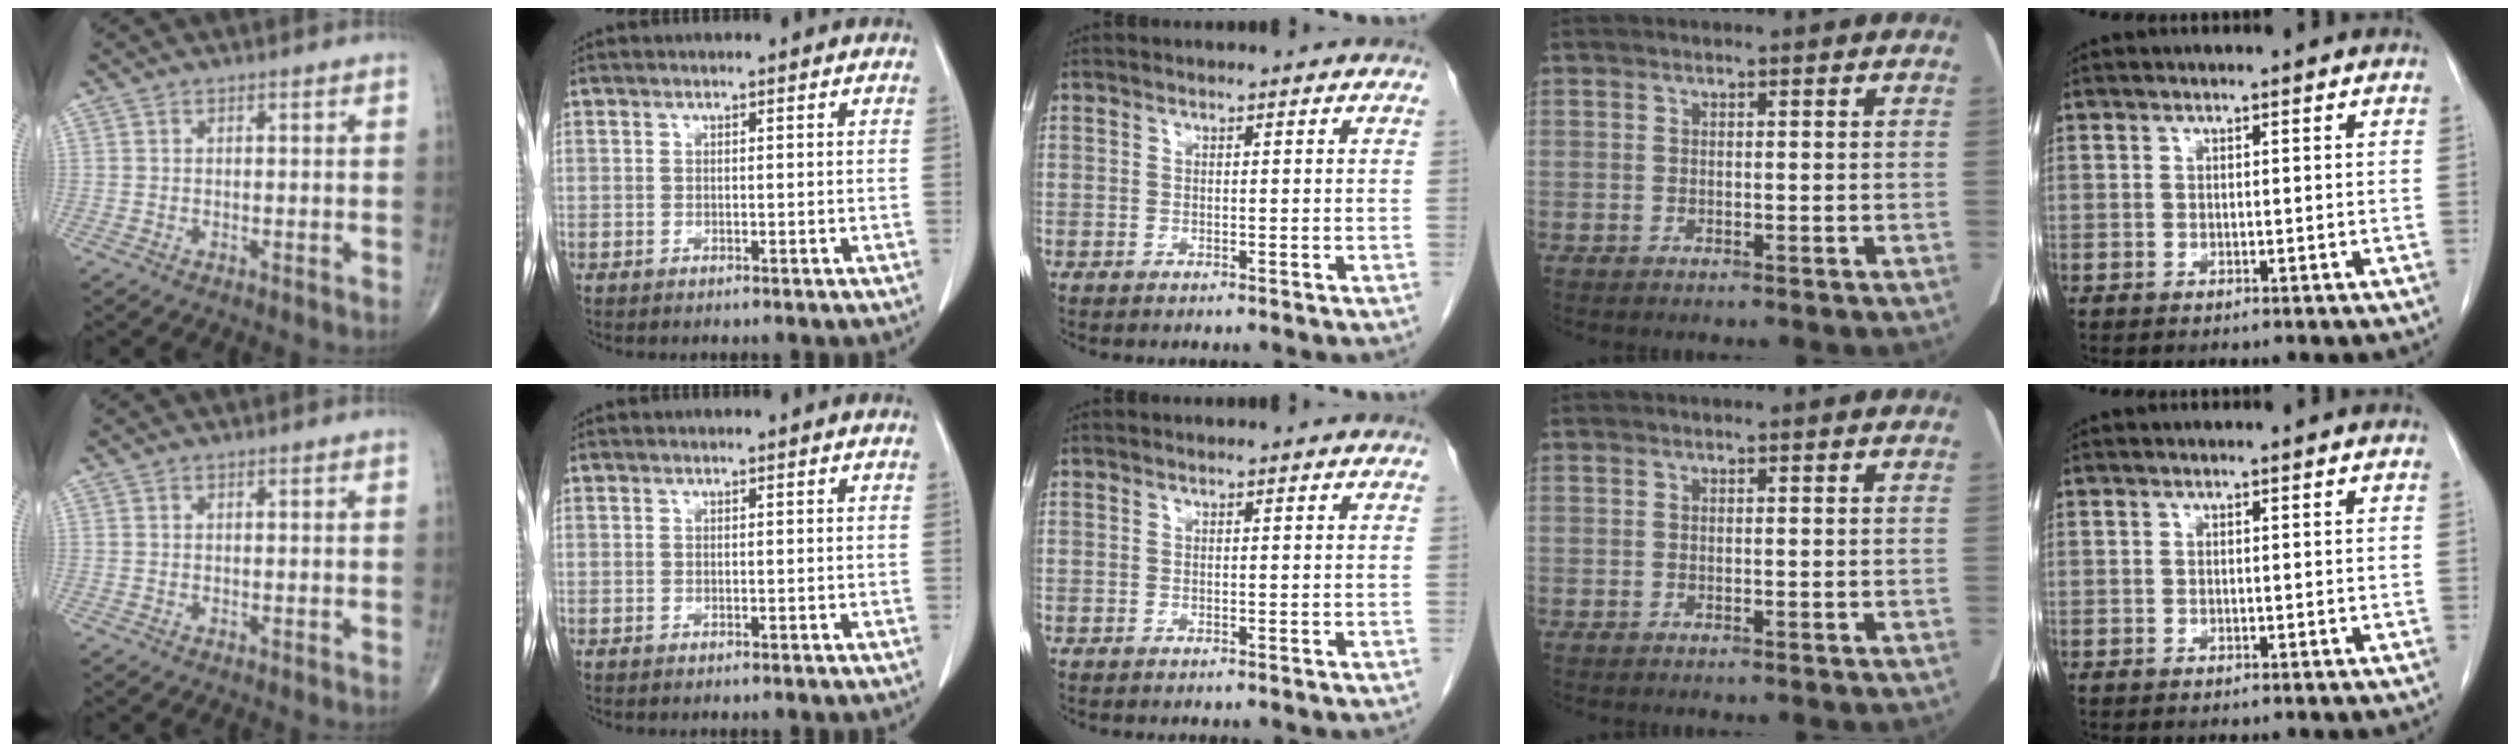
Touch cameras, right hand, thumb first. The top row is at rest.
{}